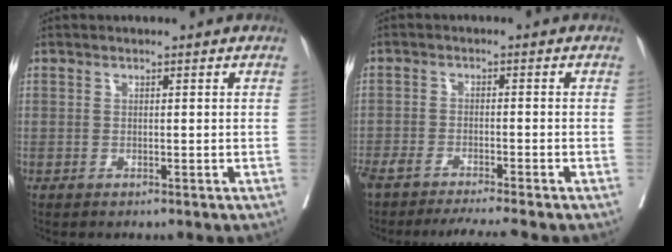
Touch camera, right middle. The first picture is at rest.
{"total": 7.4, "force": [-6.6, -0.4, 3.3], "torque": [-0.047, -0.013, -0.107]}